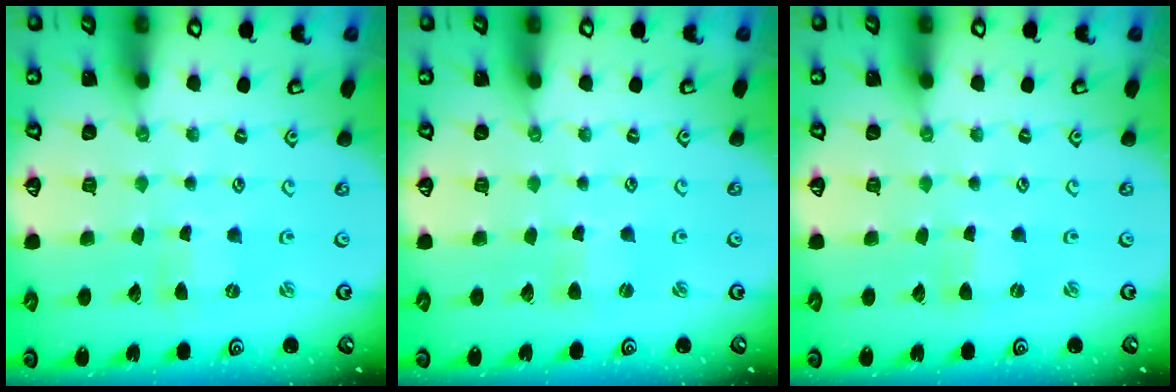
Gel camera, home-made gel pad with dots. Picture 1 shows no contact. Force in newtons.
{"total": 1.9, "press": 1.9, "slide": 0.4}
{"total": 0.0}